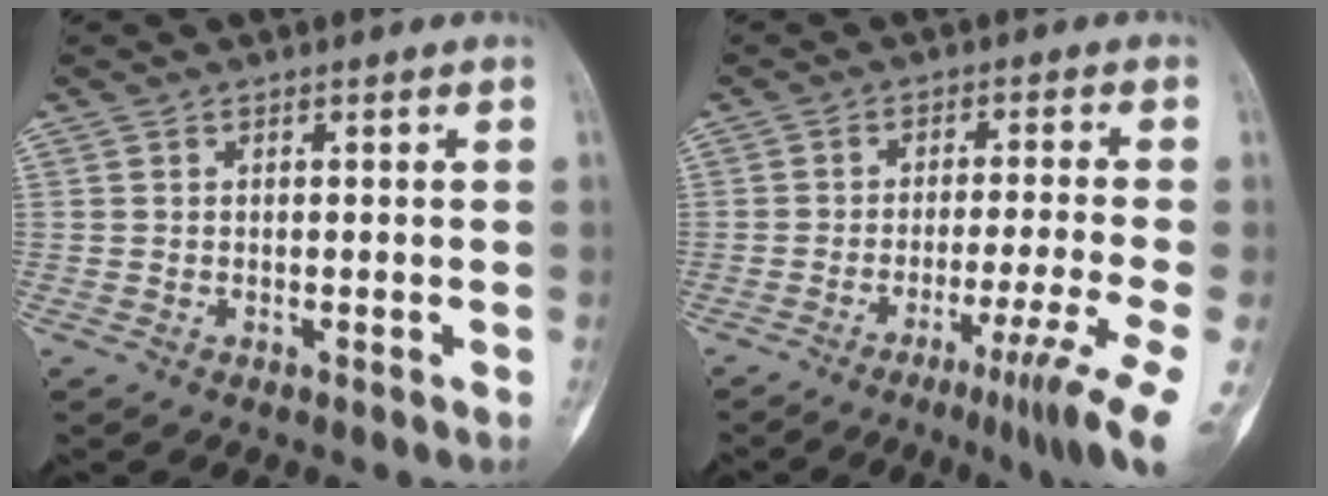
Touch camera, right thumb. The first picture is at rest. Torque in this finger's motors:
{"motor_torque": [0.38, -0.14, 0.47, -0.48, 0.04]}